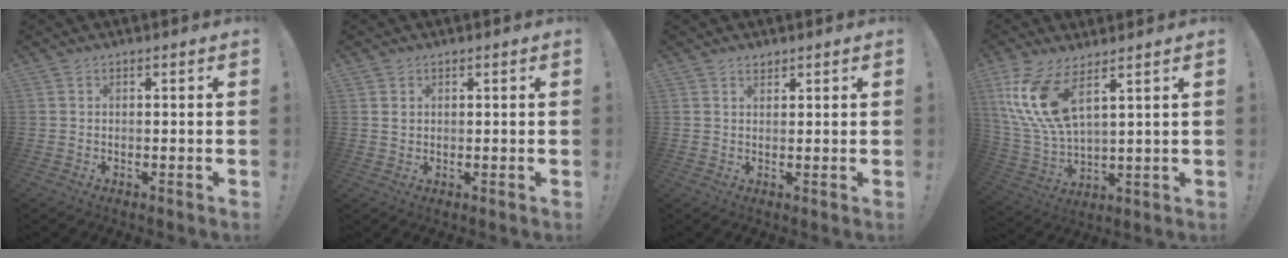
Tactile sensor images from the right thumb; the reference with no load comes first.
{"total": 1.1, "force": [0.5, 0.9, 0.2], "torque": [-0.003, 0.001, 0.011]}
{"total": 1.6, "force": [1.4, 0.8, 0.2], "torque": [0.007, -0.010, 0.024]}
{"total": 14.3, "force": [7.4, 5.3, 11.0], "torque": [-0.225, -0.039, 0.134]}